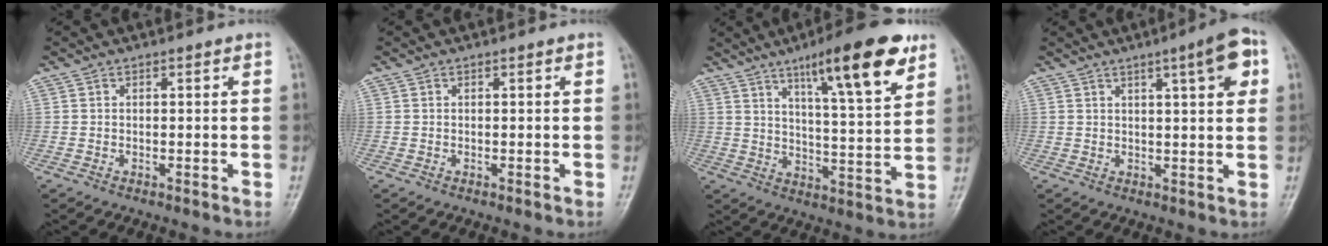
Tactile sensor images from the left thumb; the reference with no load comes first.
{"total": 0.0}
{"total": 16.9, "force": [9.8, 3.5, 13.4], "torque": [-0.184, -0.044, 0.153]}
{"total": 7.5, "force": [3.2, 1.3, 6.7], "torque": [-0.087, -0.004, 0.041]}